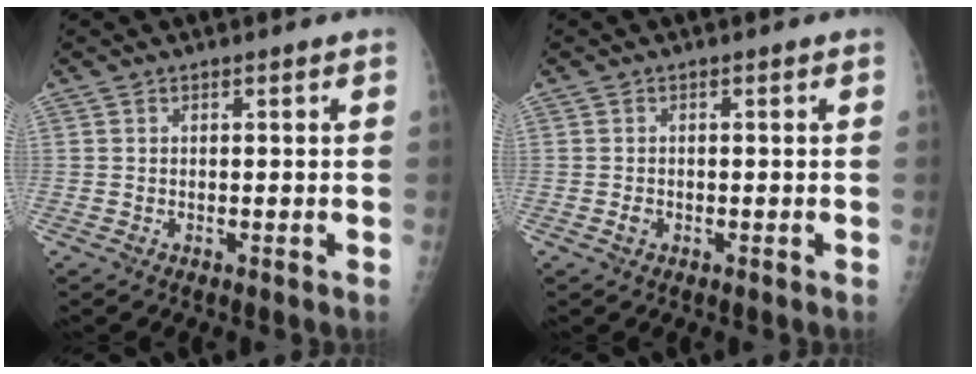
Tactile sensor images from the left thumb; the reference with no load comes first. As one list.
[{"total": 1.1, "force": [-0.4, 0.9, 0.6], "torque": [-0.009, 0.001, -0.006]}]